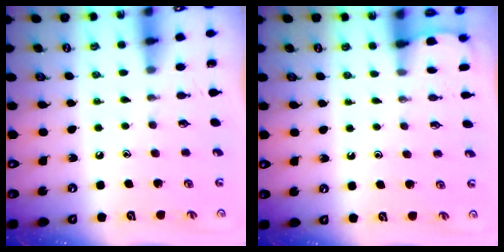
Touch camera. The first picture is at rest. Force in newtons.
{"total": 0.9, "press": 0.9, "slide": 0.1}